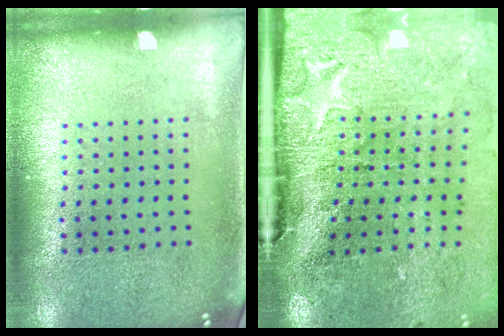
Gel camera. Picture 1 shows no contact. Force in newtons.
{"total": 4.8, "press": 3.8, "slide": 2.9}